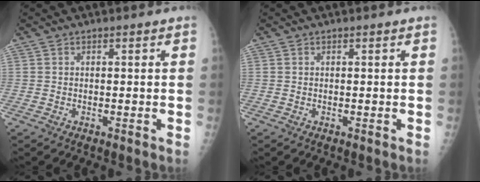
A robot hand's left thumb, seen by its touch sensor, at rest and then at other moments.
{"total": 0.0}